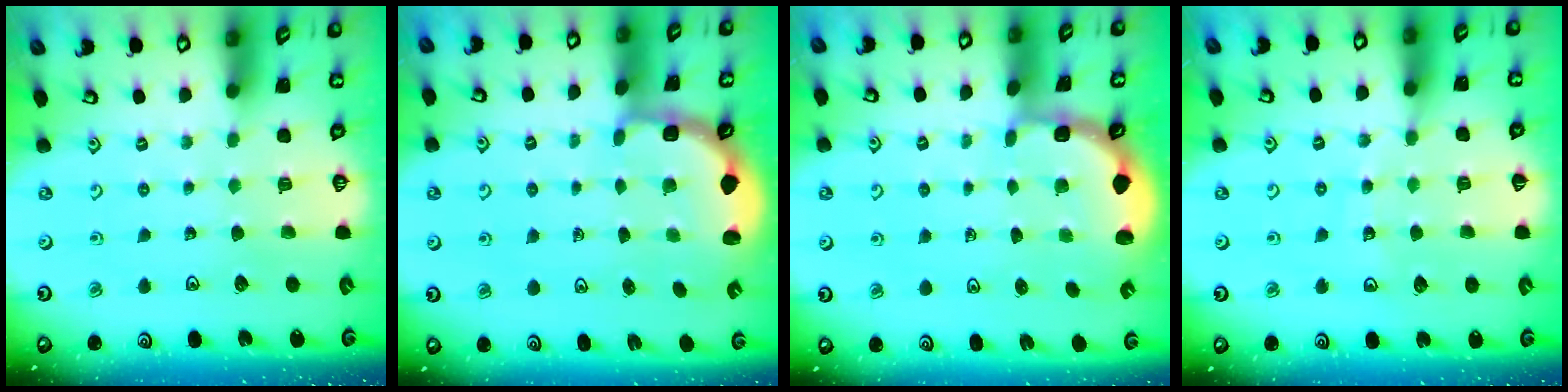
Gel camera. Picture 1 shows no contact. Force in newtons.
{"total": 2.8, "press": 2.3, "slide": 1.7}
{"total": 1.8, "press": 1.4, "slide": 1.1}
{"total": 9.9, "press": 9.6, "slide": 2.2}